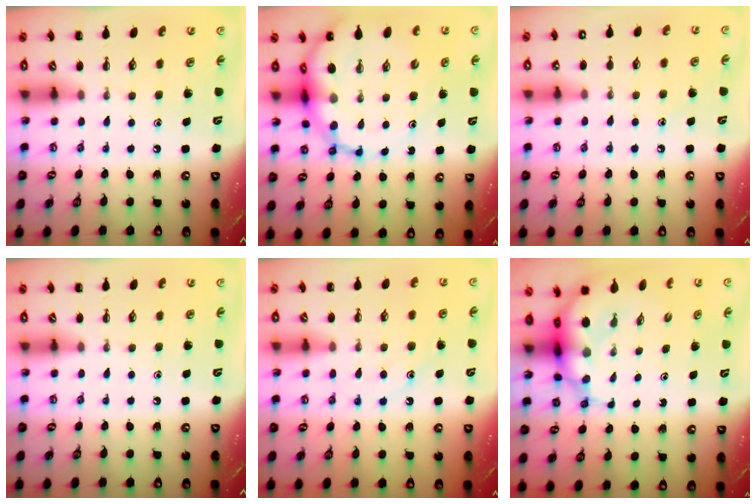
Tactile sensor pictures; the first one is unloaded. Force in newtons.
{"total": 15.7, "press": 15.1, "slide": 4.2}
{"total": 7.0, "press": 6.8, "slide": 1.8}
{"total": 0.0}
{"total": 11.1, "press": 11.0, "slide": 0.9}
{"total": 8.7, "press": 8.4, "slide": 2.2}